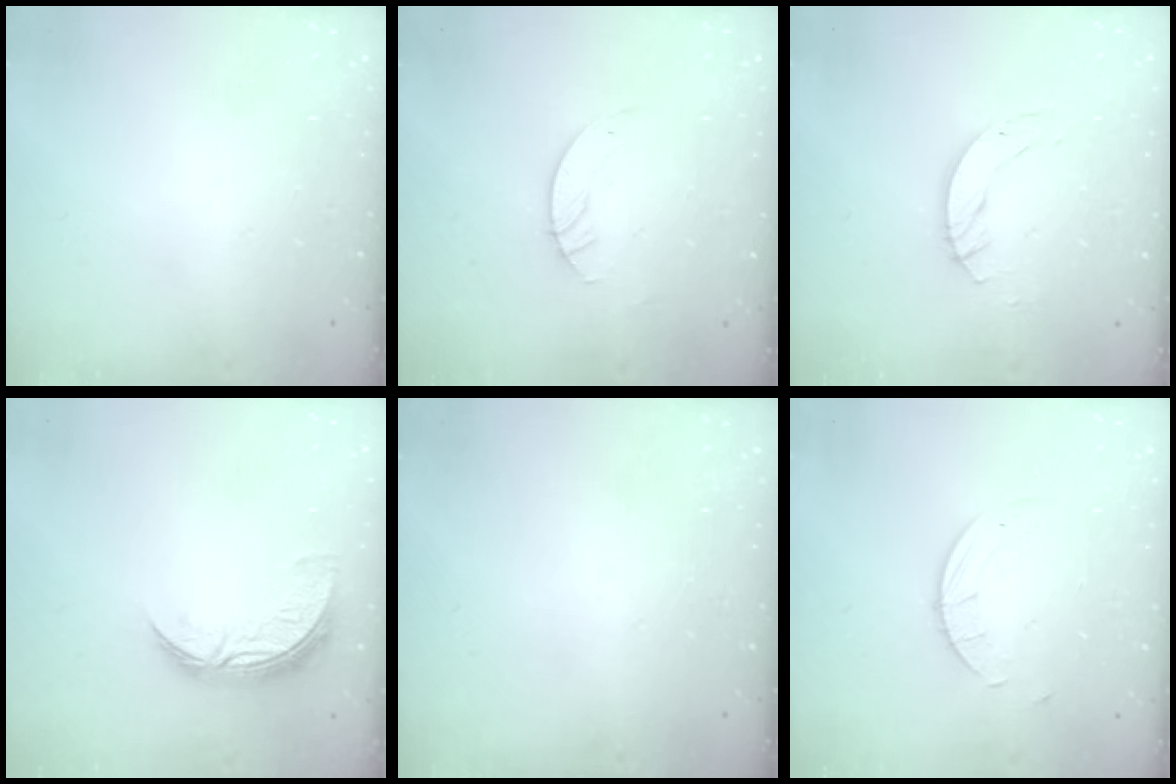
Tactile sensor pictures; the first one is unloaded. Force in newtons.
{"total": 2.1, "press": 2.1, "slide": 0.2}
{"total": 5.6, "press": 5.5, "slide": 0.5}
{"total": 8.7, "press": 8.7, "slide": 0.4}
{"total": 0.0}
{"total": 3.8, "press": 3.8, "slide": 0.3}